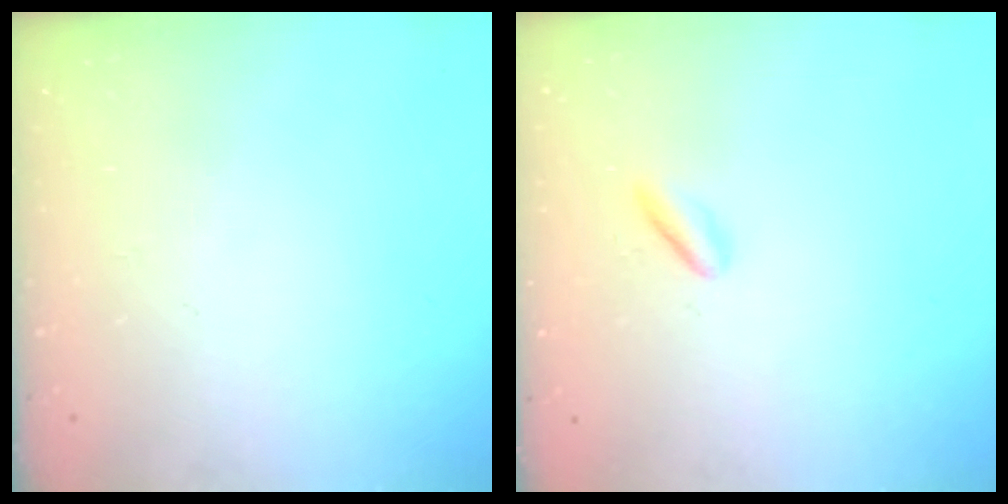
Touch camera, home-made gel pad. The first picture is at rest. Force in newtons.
{"total": 1.1, "press": 0.9, "slide": 0.7}